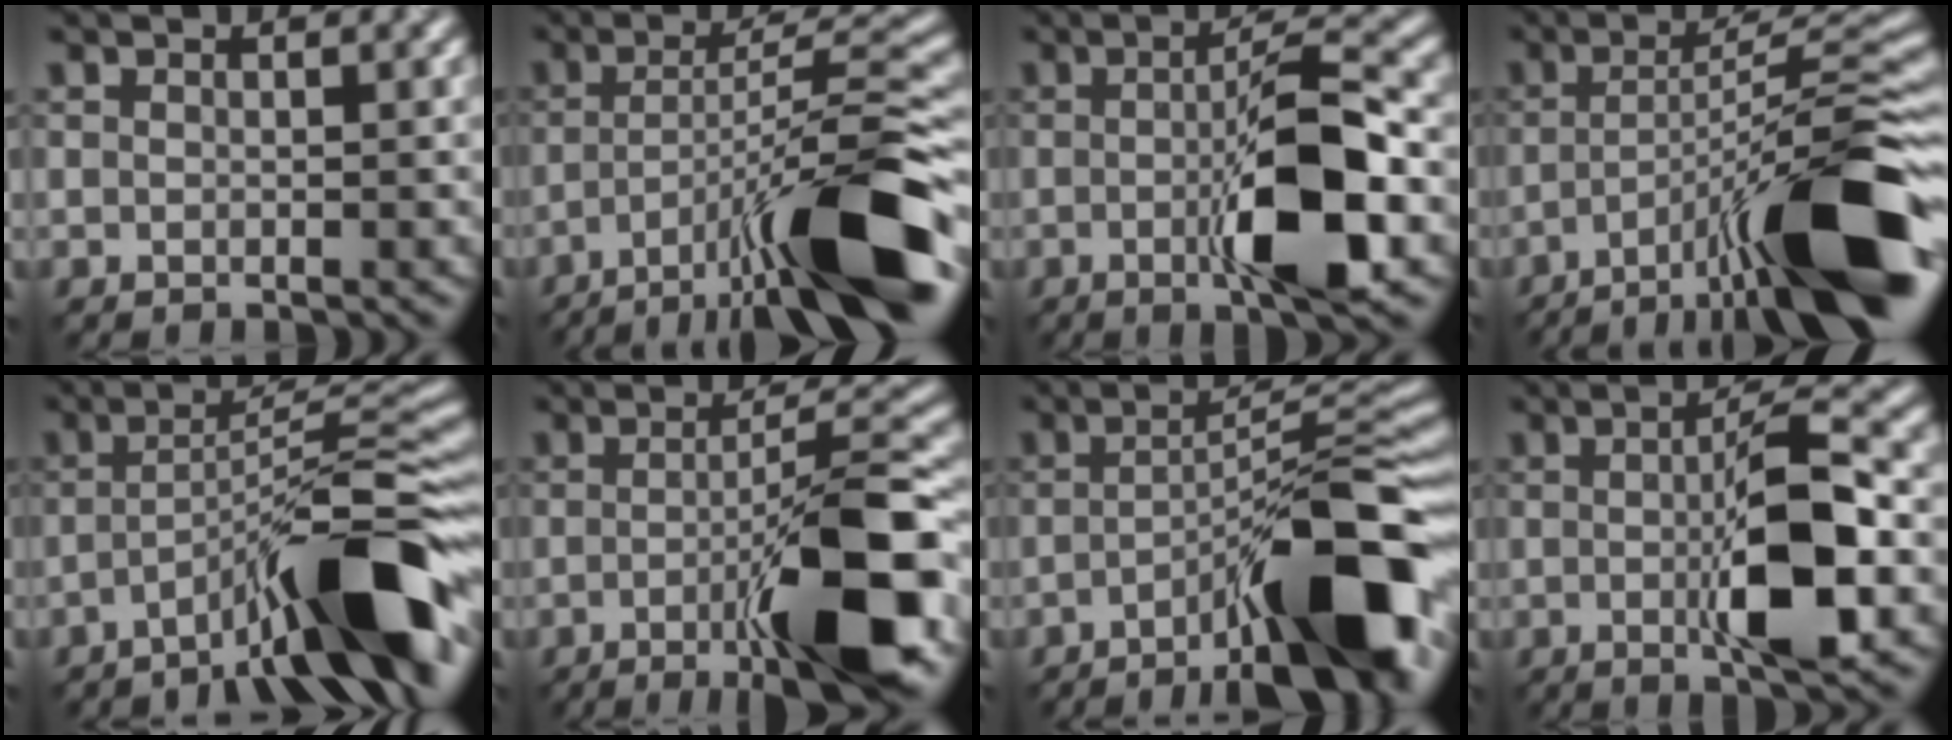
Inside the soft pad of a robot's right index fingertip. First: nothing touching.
{"total": 11.9, "force": [-6.8, 1.9, 9.5], "torque": [-0.157, 0.018, -0.096]}
{"total": 7.7, "force": [-1.6, 1.4, 7.4], "torque": [-0.121, 0.009, -0.016]}
{"total": 13.6, "force": [-7.2, 2.5, 11.2], "torque": [-0.183, 0.015, -0.099]}
{"total": 10.9, "force": [-6.2, 1.2, 8.8], "torque": [-0.126, 0.032, -0.090]}
{"total": 10.0, "force": [-3.7, 1.4, 9.2], "torque": [-0.133, 0.014, -0.054]}
{"total": 13.1, "force": [-6.7, 2.6, 11.0], "torque": [-0.162, 0.020, -0.091]}
{"total": 7.0, "force": [-1.0, 1.3, 6.8], "torque": [-0.113, 0.006, -0.004]}